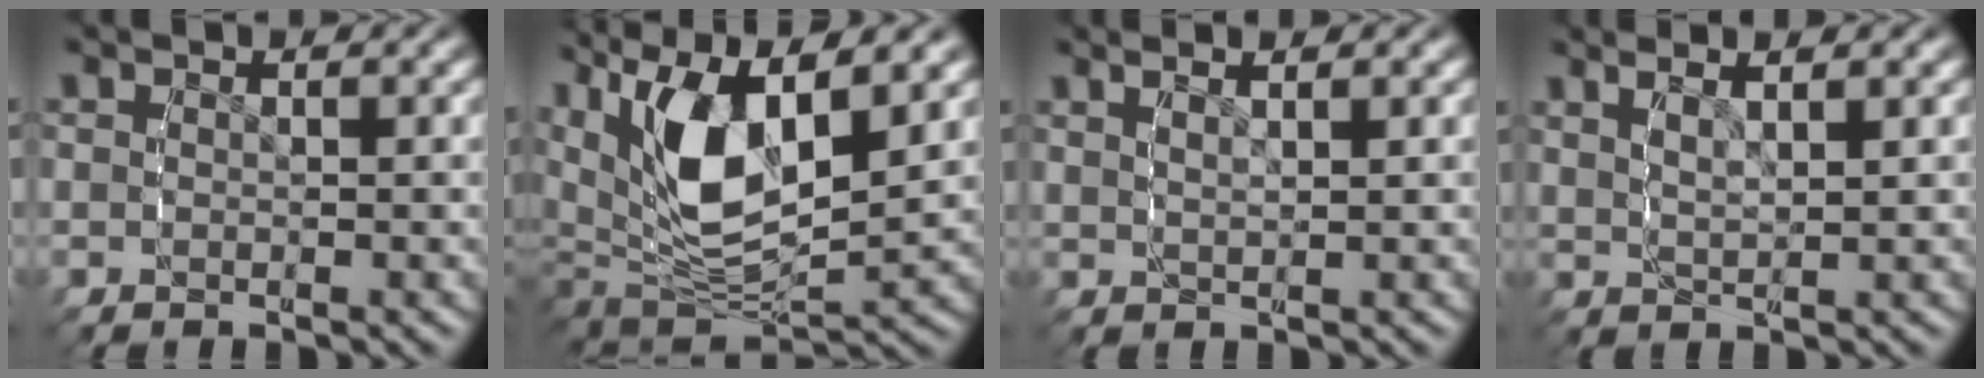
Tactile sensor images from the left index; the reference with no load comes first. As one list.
[{"total": 10.3, "force": [1.1, 6.5, 7.8], "torque": [-0.185, -0.029, 0.023]}, {"total": 3.0, "force": [1.9, 1.1, 2.0], "torque": [-0.030, 0.009, 0.028]}, {"total": 4.4, "force": [2.1, 2.2, 3.2], "torque": [-0.057, 0.010, 0.028]}]